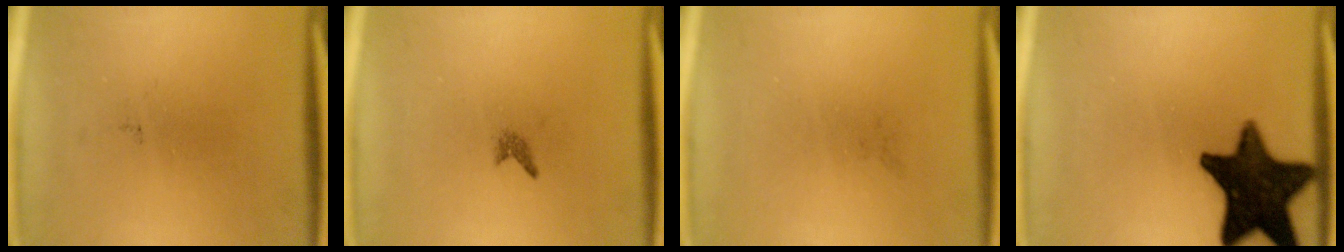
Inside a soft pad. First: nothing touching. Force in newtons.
{"total": 0.7}
{"total": 0.0}
{"total": 16.3}